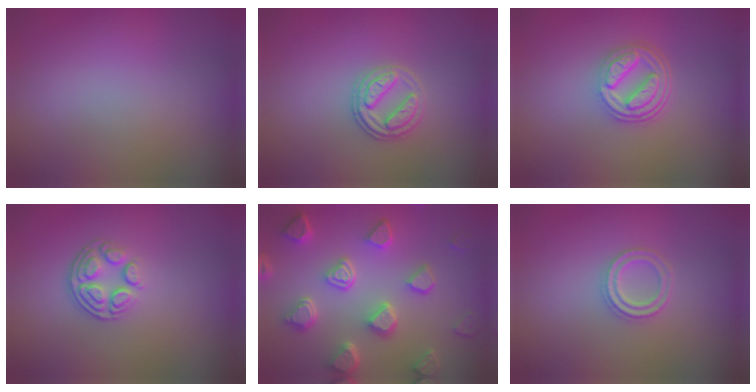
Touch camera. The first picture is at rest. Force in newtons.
{"total": 2.7, "press": 2.6, "slide": 0.5}
{"total": 5.2, "press": 3.7, "slide": 3.6}
{"total": 3.9, "press": 2.7, "slide": 2.8}
{"total": 7.0, "press": 5.5, "slide": 4.4}
{"total": 2.2, "press": 2.2, "slide": 0.5}